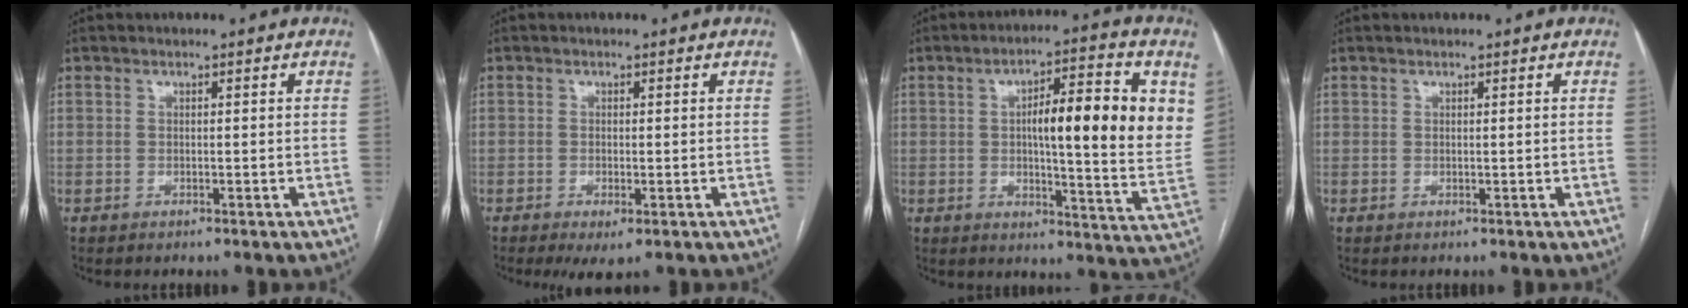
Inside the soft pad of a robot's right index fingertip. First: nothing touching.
{"total": 2.8, "force": [-1.3, 0.8, 2.4], "torque": [-0.040, -0.006, -0.015]}
{"total": 17.1, "force": [4.2, 3.4, 16.2], "torque": [-0.218, 0.013, 0.058]}
{"total": 0.0}